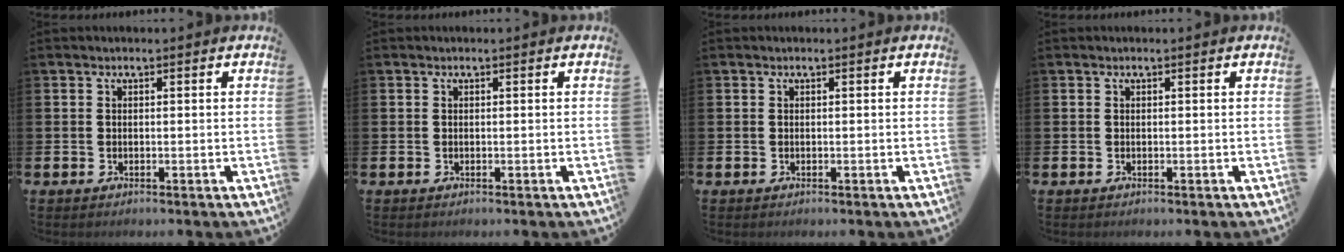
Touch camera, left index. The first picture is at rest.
{"total": 0.0}
{"total": 0.0}
{"total": 0.0}